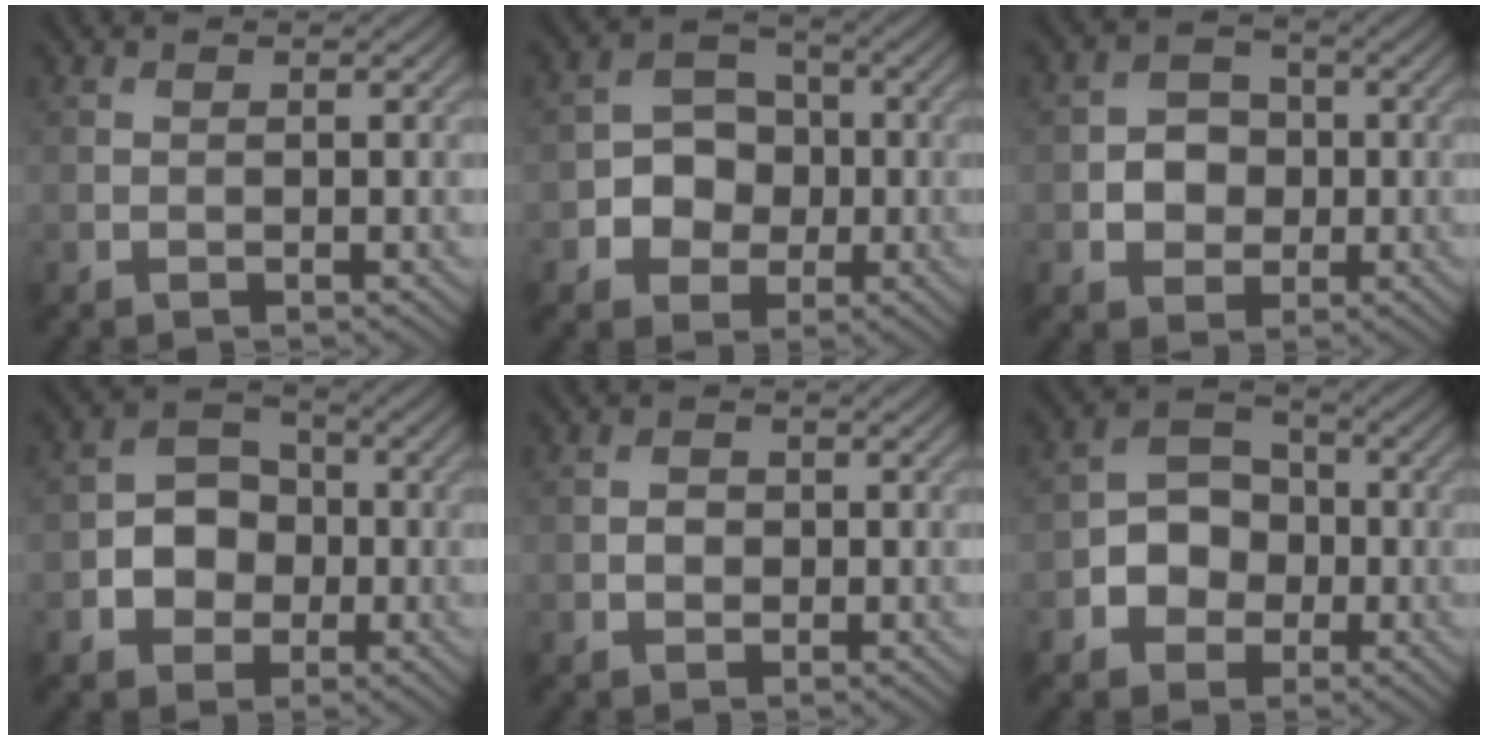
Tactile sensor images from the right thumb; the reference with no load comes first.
{"total": 5.5, "force": [-1.2, 4.7, 2.5], "torque": [-0.036, 0.006, -0.035]}
{"total": 4.3, "force": [-0.6, 3.7, 2.1], "torque": [-0.035, 0.000, -0.020]}
{"total": 5.8, "force": [-1.3, 4.8, 3.0], "torque": [-0.047, 0.005, -0.037]}
{"total": 1.4, "force": [-0.2, 1.2, 0.7], "torque": [-0.012, -0.002, -0.009]}
{"total": 5.8, "force": [-1.7, 4.8, 2.8], "torque": [-0.048, 0.007, -0.044]}